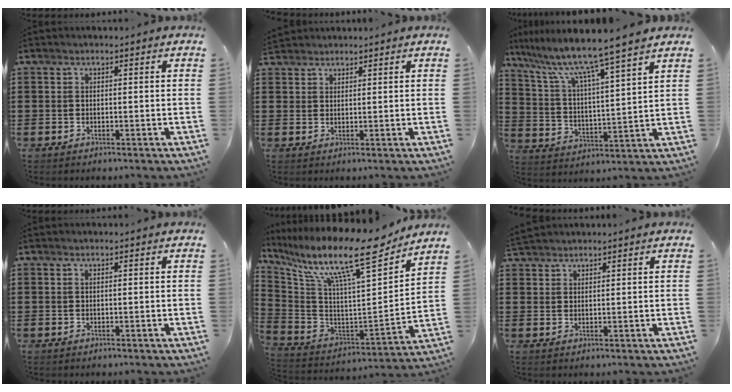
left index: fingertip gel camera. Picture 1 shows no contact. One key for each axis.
{"total": 1.9, "fx": 1.8, "fy": 0.8, "fz": -0.1, "tx": -0.004, "ty": 0.004, "tz": 0.036}
{"total": 8.3, "fx": 7.2, "fy": -0.7, "fz": 4.2, "tx": -0.111, "ty": -0.050, "tz": 0.115}
{"total": 0.0}
{"total": 15.0, "fx": 11.1, "fy": 1.5, "fz": 9.9, "tx": -0.205, "ty": -0.075, "tz": 0.176}
{"total": 2.0, "fx": 2.0, "fy": 0.5, "fz": 0.1, "tx": -0.008, "ty": 0.002, "tz": 0.040}